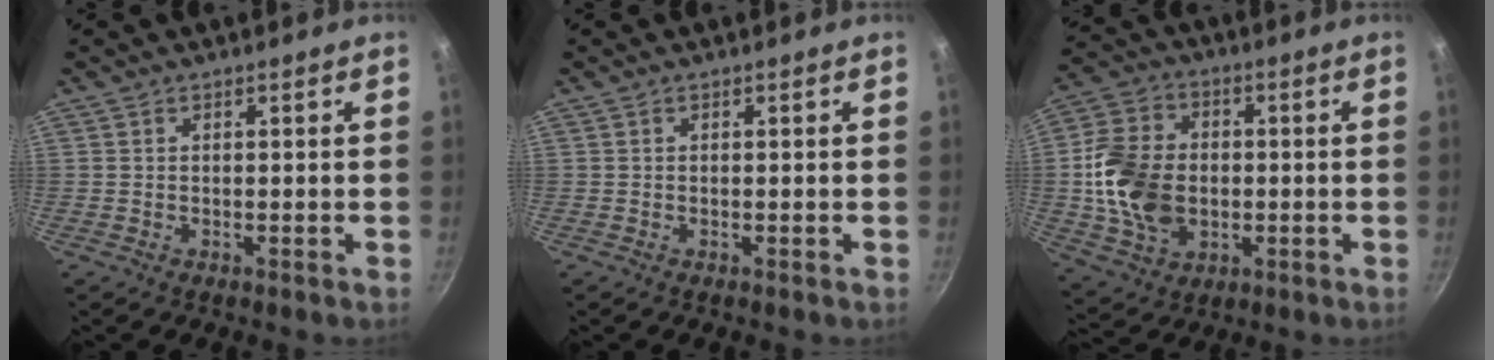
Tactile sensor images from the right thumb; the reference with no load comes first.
{"total": 0.0}
{"total": 15.8, "force": [-0.9, 11.8, 10.4], "torque": [-0.183, 0.009, -0.013]}